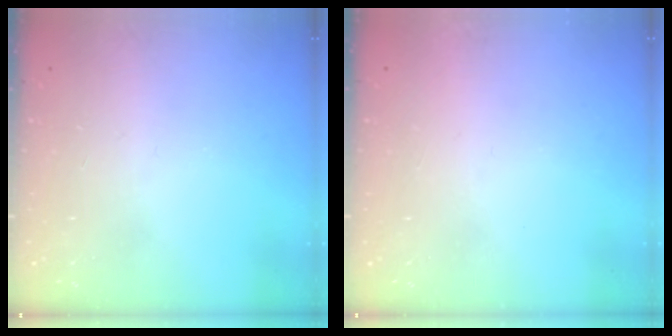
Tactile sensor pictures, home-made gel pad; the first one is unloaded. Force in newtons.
{"total": 1.5, "press": 1.5, "slide": 0.1}